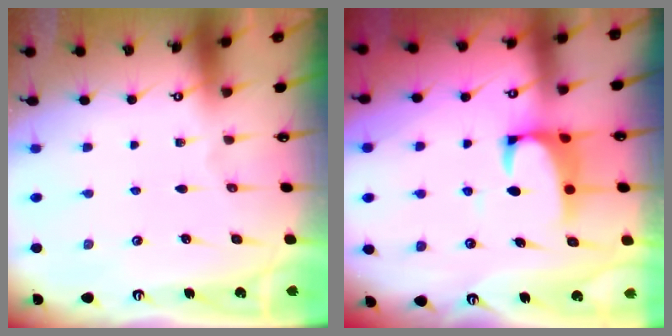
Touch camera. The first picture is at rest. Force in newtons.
{"total": 3.5, "press": 3.3, "slide": 1.0}